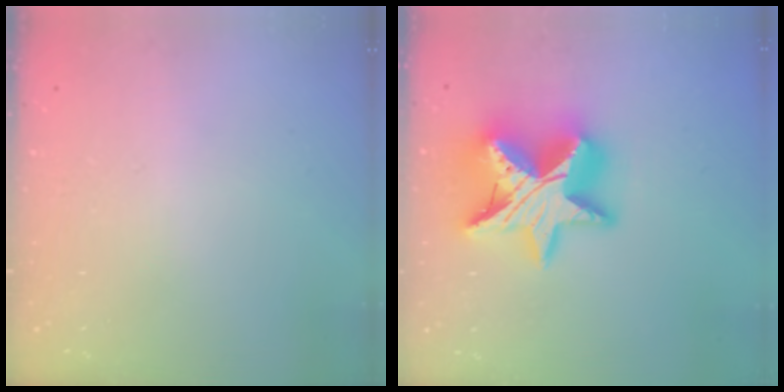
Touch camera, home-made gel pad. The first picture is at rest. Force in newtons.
{"total": 22.0, "press": 22.0, "slide": 1.6}